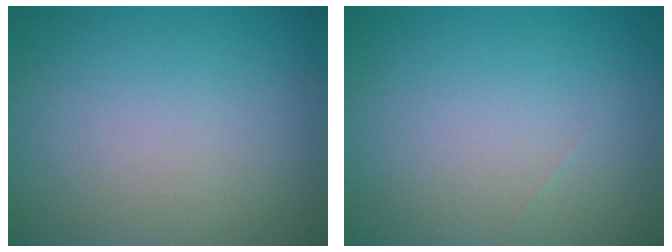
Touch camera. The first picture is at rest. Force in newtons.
{"total": 0.0}